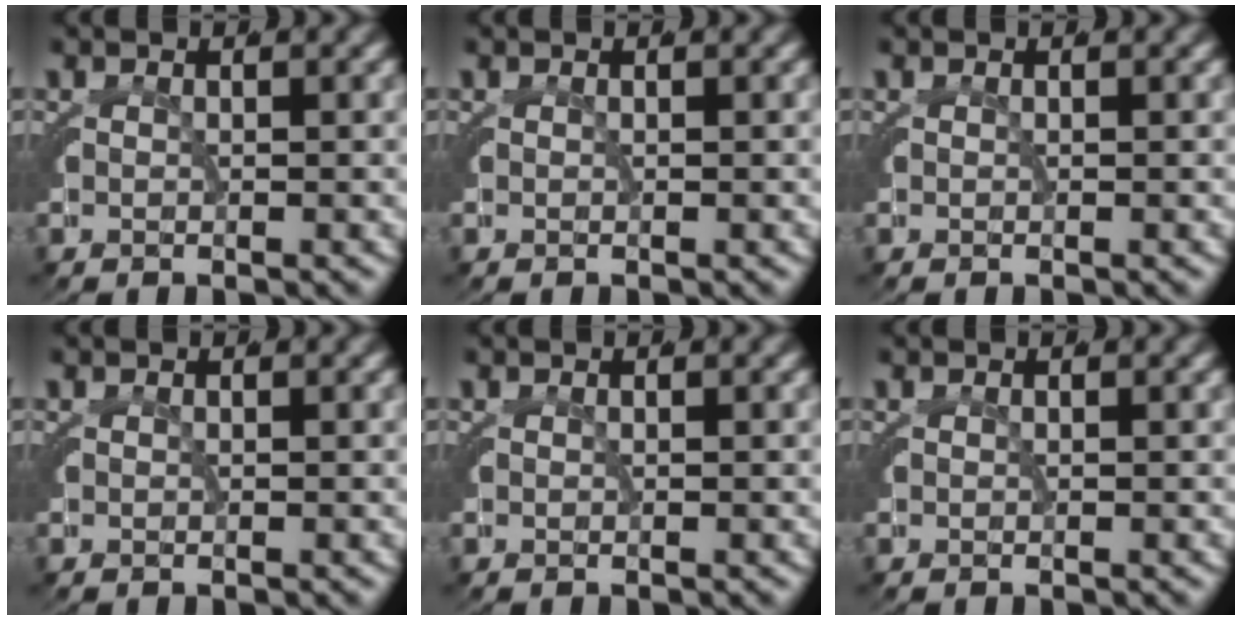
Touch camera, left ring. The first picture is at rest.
{"total": 0.0}
{"total": 0.0}
{"total": 0.0}
{"total": 0.0}
{"total": 0.0}